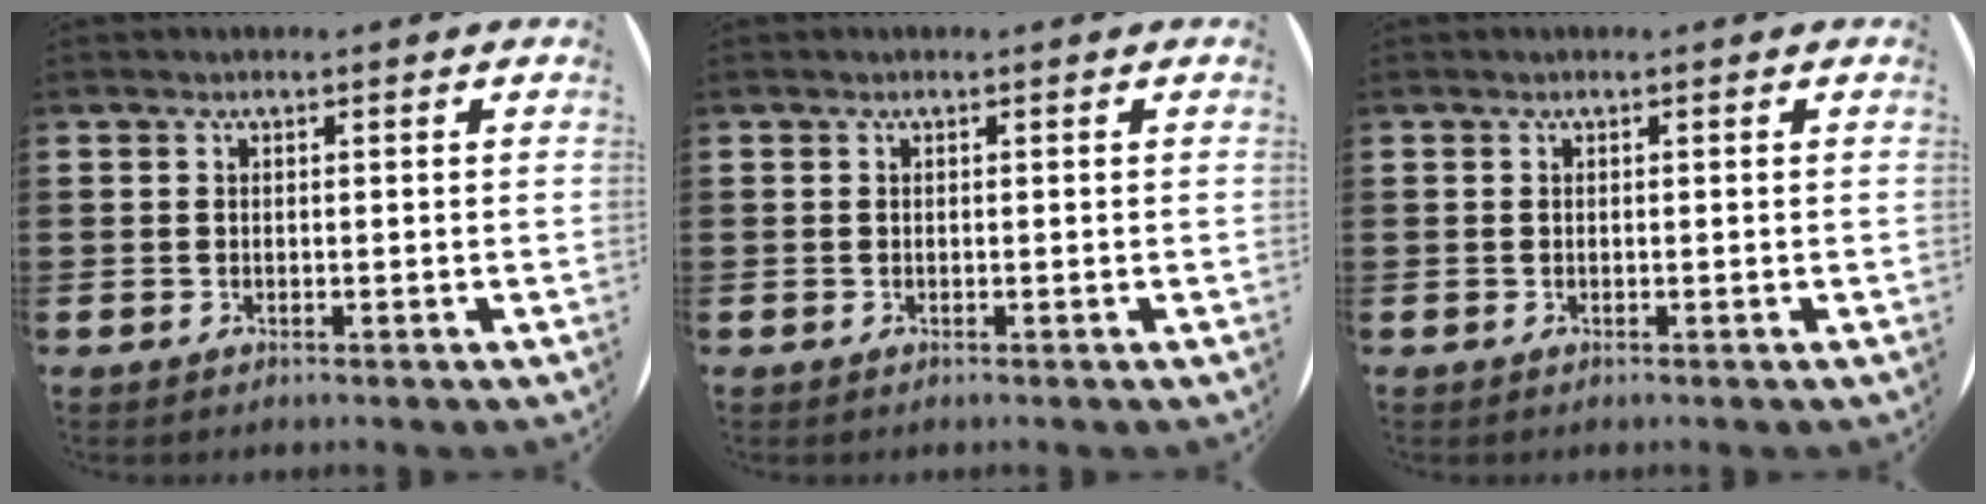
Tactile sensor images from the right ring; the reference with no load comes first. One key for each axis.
{"total": 0.0}
{"total": 0.0}